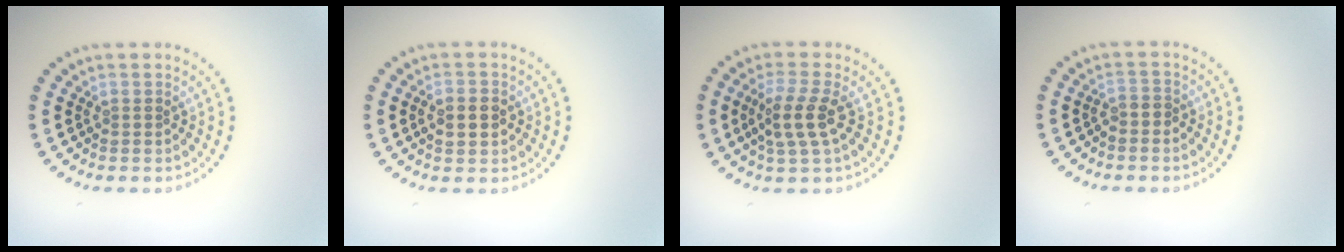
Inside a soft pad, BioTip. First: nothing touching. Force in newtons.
{"total": 3.1, "press": 3.1, "slide": 0.1}
{"total": 3.3, "press": 2.9, "slide": 1.5}
{"total": 0.9, "press": 0.7, "slide": 0.6}